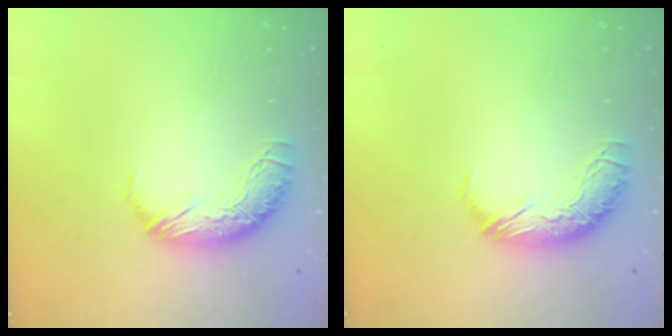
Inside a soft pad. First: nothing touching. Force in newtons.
{"total": 0.0}